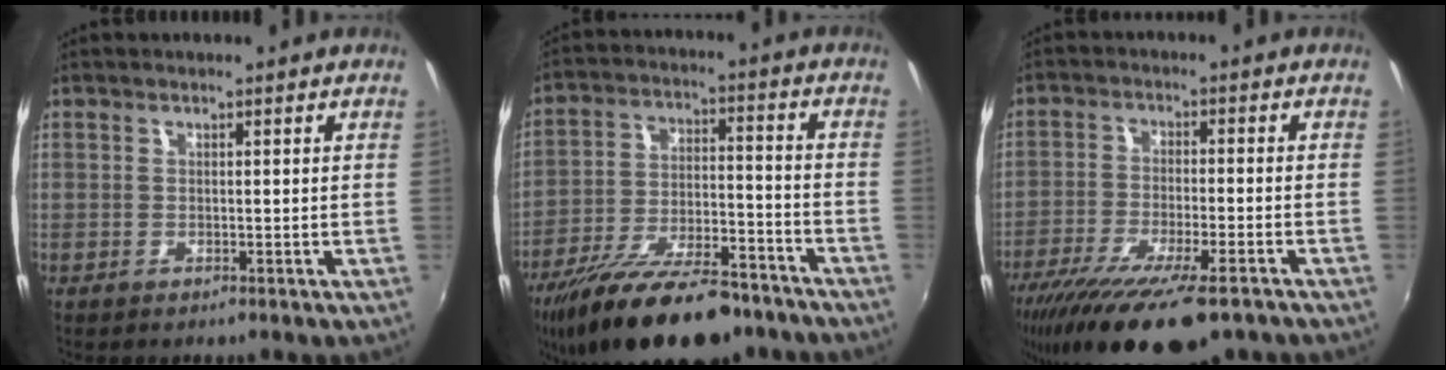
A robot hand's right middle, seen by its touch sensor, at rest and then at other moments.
{"total": 21.9, "force": [-16.5, 7.6, 12.2], "torque": [-0.226, -0.026, -0.255]}
{"total": 18.8, "force": [-13.8, 4.7, 12.0], "torque": [-0.235, -0.062, -0.224]}